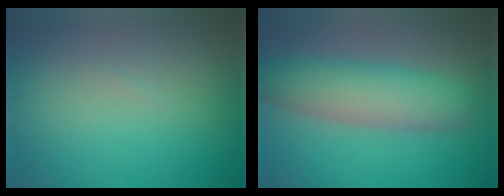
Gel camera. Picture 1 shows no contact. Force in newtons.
{"total": 5.6, "press": 5.6, "slide": 0.2}